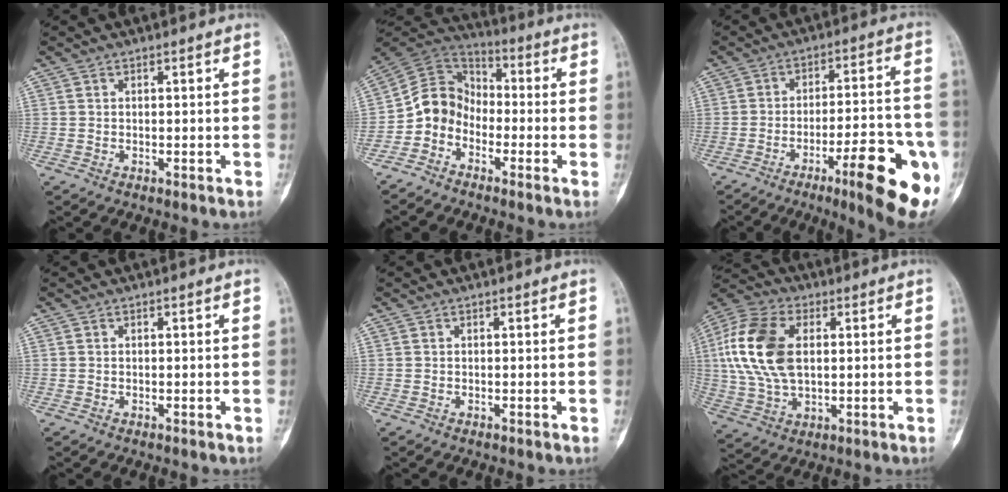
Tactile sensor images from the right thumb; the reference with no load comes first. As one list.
[{"total": 9.2, "force": [-3.8, 7.6, 3.6], "torque": [-0.049, 0.064, -0.091]}, {"total": 17.7, "force": [-7.5, 3.9, 15.6], "torque": [-0.182, 0.025, -0.099]}, {"total": 0.0}, {"total": 0.0}, {"total": 16.5, "force": [2.5, 10.1, 12.9], "torque": [-0.271, 0.009, 0.045]}]